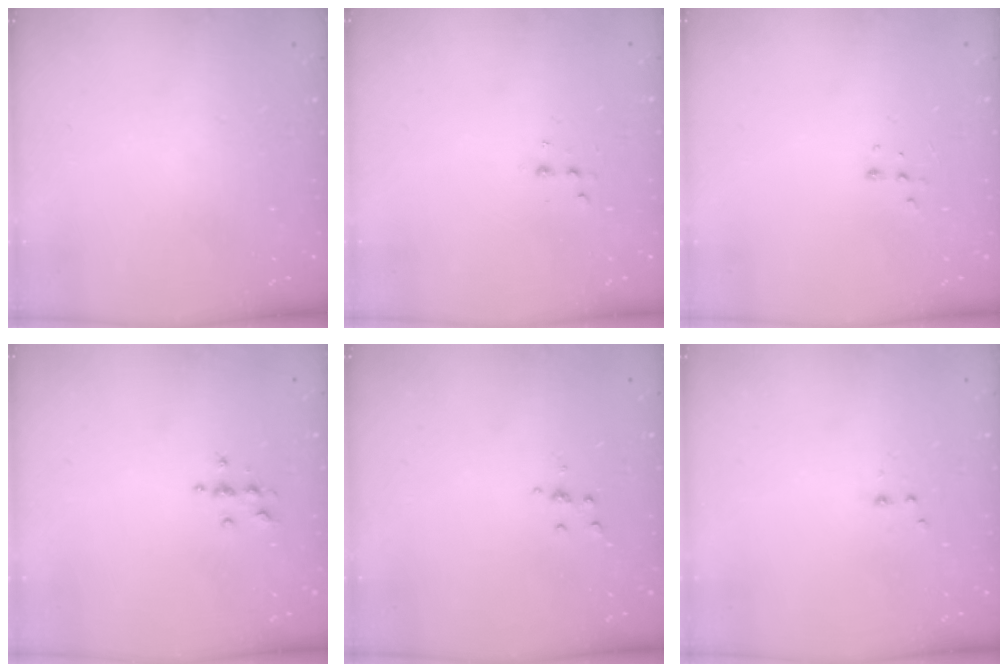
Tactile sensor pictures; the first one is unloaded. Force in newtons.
{"total": 2.8, "press": 2.7, "slide": 0.6}
{"total": 4.2, "press": 4.2, "slide": 0.6}
{"total": 3.9, "press": 3.8, "slide": 0.5}
{"total": 3.6, "press": 3.6, "slide": 0.3}
{"total": 2.3, "press": 2.1, "slide": 0.9}